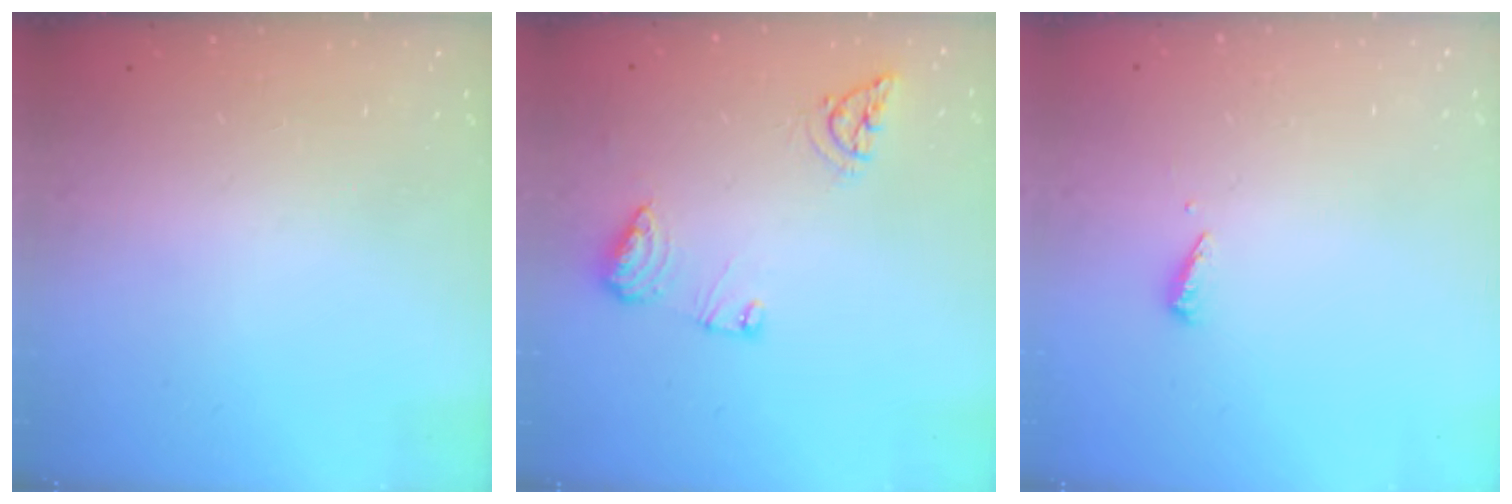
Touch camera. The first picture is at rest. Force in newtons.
{"total": 9.7, "press": 9.6, "slide": 1.1}
{"total": 2.5, "press": 2.5, "slide": 0.1}